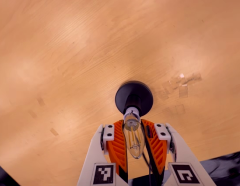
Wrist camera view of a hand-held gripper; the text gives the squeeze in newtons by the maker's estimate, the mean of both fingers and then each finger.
{"total": 19.5, "left": 18.2, "right": 20.9}